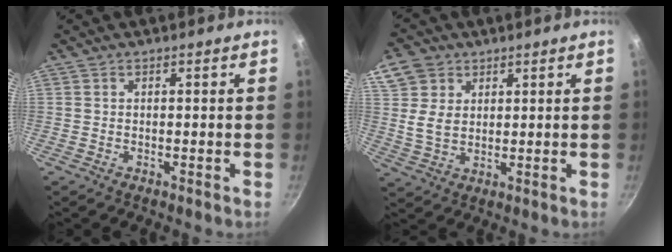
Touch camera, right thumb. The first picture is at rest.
{"total": 7.8, "force": [3.2, 6.0, 3.8], "torque": [-0.052, -0.014, 0.059]}